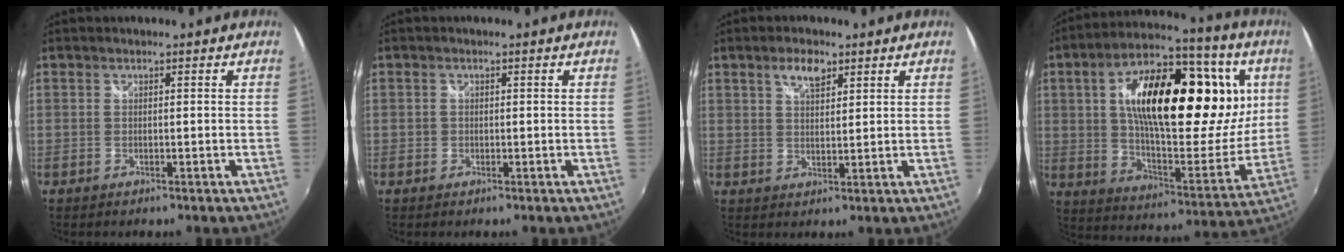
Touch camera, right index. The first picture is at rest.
{"total": 1.0, "force": [-0.4, 1.0, 0.2], "torque": [-0.002, -0.002, -0.008]}
{"total": 4.4, "force": [2.7, 1.9, 2.9], "torque": [-0.048, 0.007, 0.047]}
{"total": 30.1, "force": [7.9, 13.9, 25.5], "torque": [-0.432, 0.028, 0.126]}